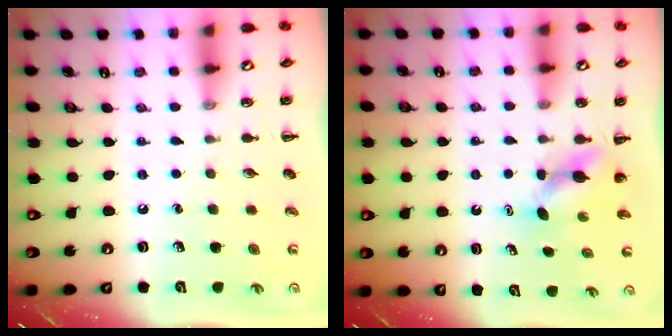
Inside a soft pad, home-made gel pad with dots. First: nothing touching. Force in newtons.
{"total": 3.9, "press": 3.9, "slide": 0.2}